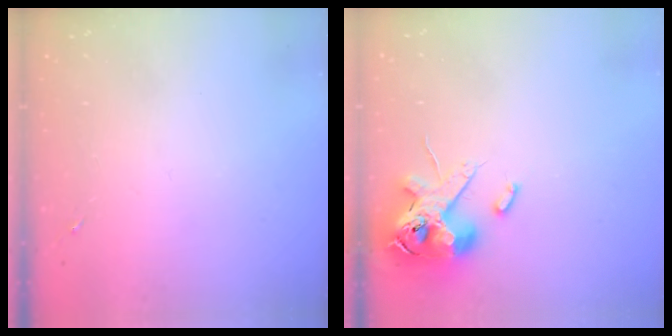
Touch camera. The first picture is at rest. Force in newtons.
{"total": 14.2, "press": 14.0, "slide": 2.3}